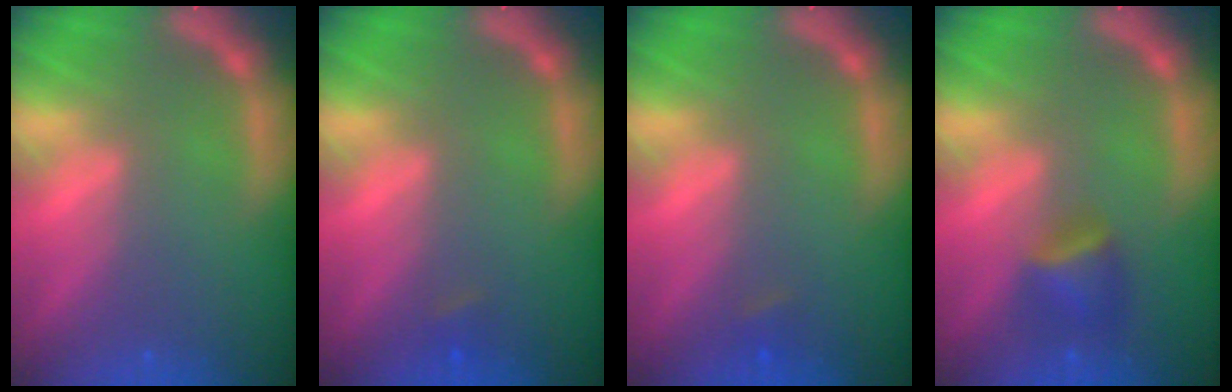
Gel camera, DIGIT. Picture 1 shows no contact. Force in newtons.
{"total": 0.9}
{"total": 0.9}
{"total": 2.9}